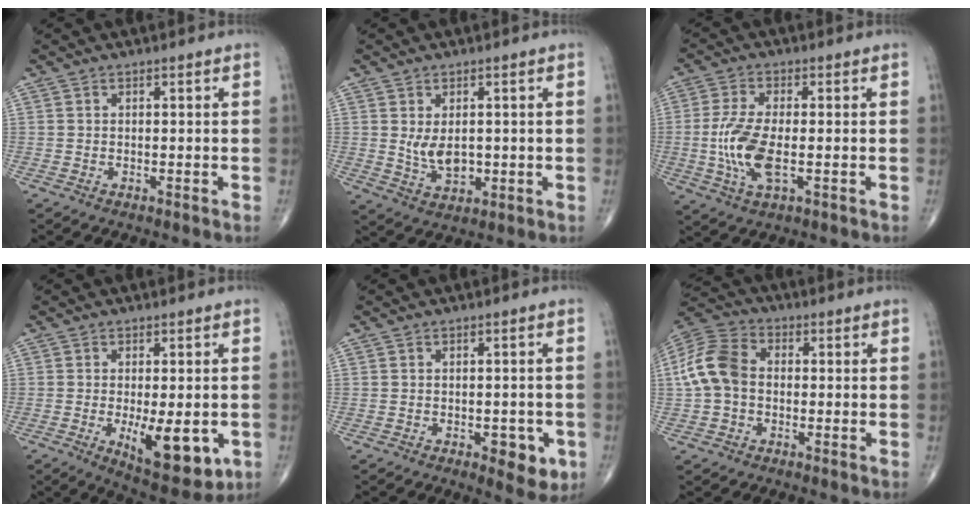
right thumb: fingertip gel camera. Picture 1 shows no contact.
{"total": 5.6, "force": [0.4, 3.5, 4.3], "torque": [-0.064, -0.014, 0.018]}
{"total": 9.4, "force": [-1.5, 3.7, 8.6], "torque": [-0.197, -0.004, -0.029]}
{"total": 12.5, "force": [-3.0, 5.0, 11.0], "torque": [-0.151, -0.022, -0.033]}
{"total": 5.7, "force": [-2.1, 2.8, 4.5], "torque": [-0.036, 0.001, -0.021]}
{"total": 10.9, "force": [-0.2, 8.1, 7.3], "torque": [-0.147, 0.032, -0.016]}